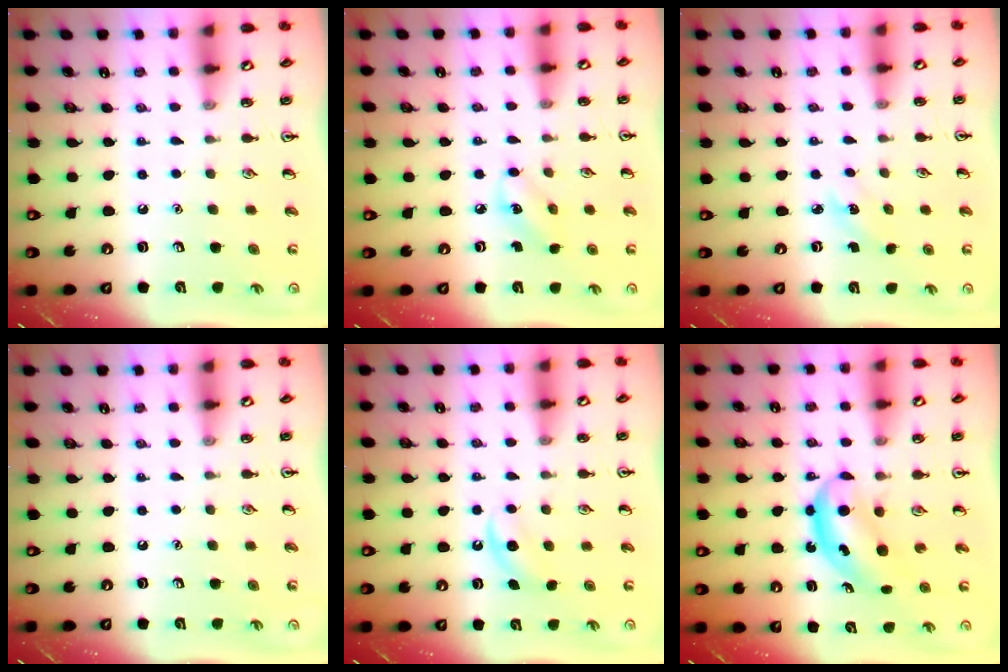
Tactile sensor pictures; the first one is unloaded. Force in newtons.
{"total": 3.6, "press": 3.4, "slide": 1.1}
{"total": 2.1, "press": 2.0, "slide": 0.8}
{"total": 0.0}
{"total": 3.8, "press": 3.6, "slide": 1.2}
{"total": 5.6, "press": 5.5, "slide": 1.2}